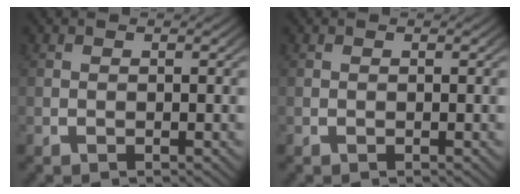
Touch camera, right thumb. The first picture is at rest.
{"total": 0.0}